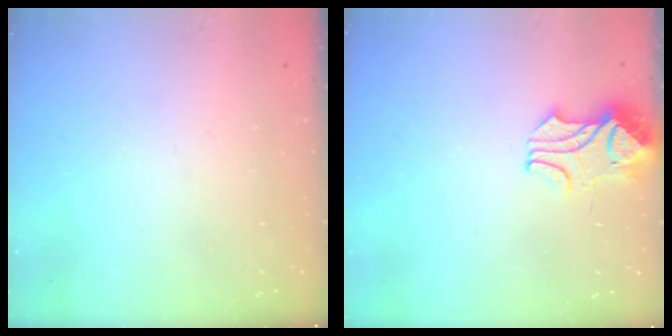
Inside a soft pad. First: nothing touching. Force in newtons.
{"total": 2.2, "press": 2.0, "slide": 0.9}